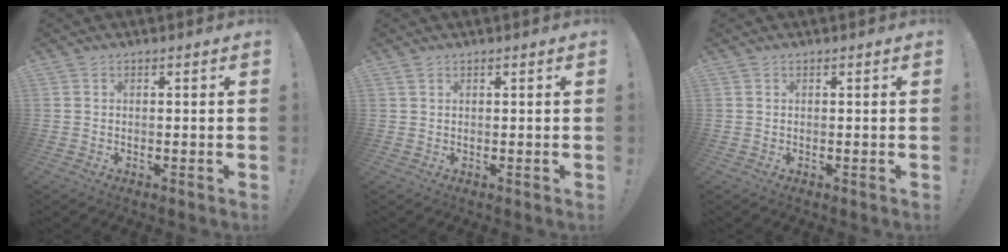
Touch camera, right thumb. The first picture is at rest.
{"total": 0.6, "force": [-0.3, -0.4, -0.3], "torque": [0.011, 0.002, -0.007]}
{"total": 0.0}